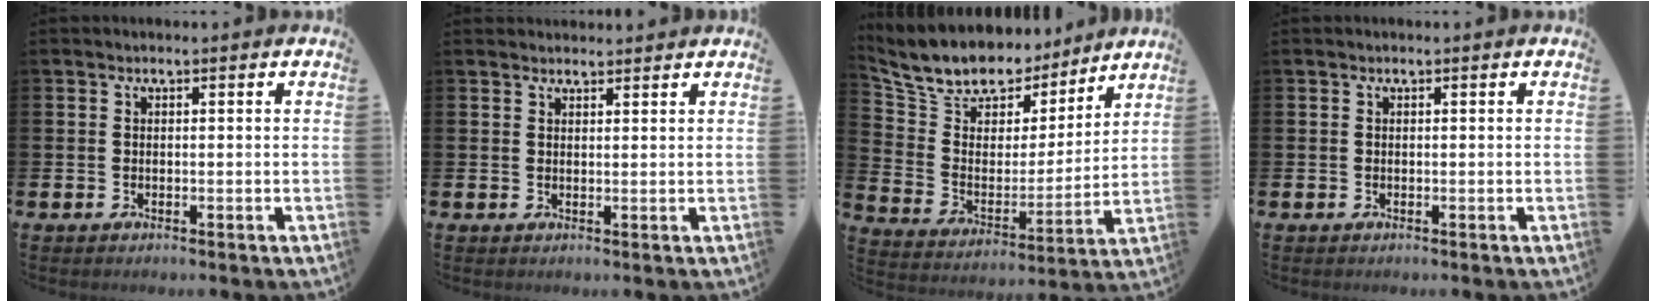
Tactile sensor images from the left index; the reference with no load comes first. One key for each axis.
{"total": 1.8, "fx": 1.7, "fy": 0.4, "fz": 0.1, "tx": 0.008, "ty": -0.006, "tz": 0.029}
{"total": 10.8, "fx": 9.7, "fy": 4.2, "fz": 1.9, "tx": -0.083, "ty": -0.071, "tz": 0.172}
{"total": 0.0}